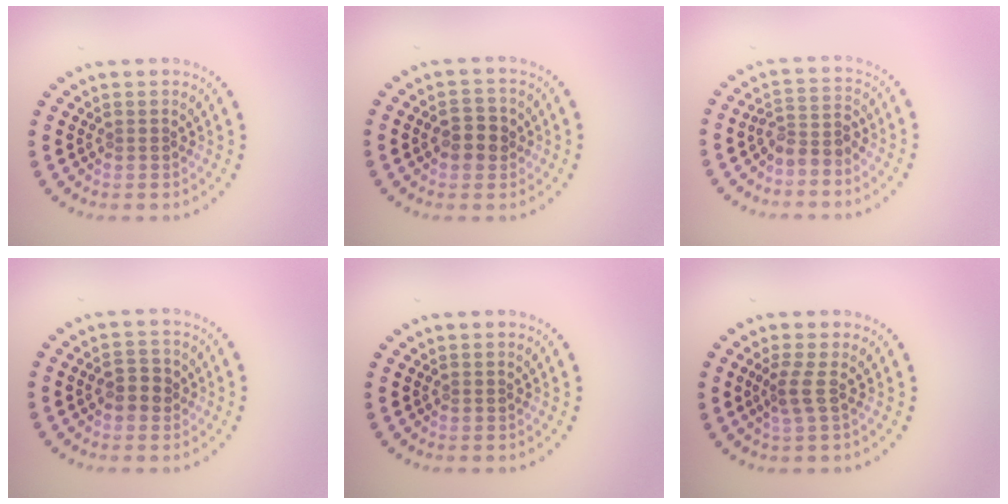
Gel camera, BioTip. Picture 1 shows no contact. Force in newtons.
{"total": 2.8, "press": 2.8, "slide": 0.4}
{"total": 2.3, "press": 1.8, "slide": 1.5}
{"total": 2.4, "press": 2.3, "slide": 0.6}
{"total": 0.0}
{"total": 2.0, "press": 1.3, "slide": 1.5}